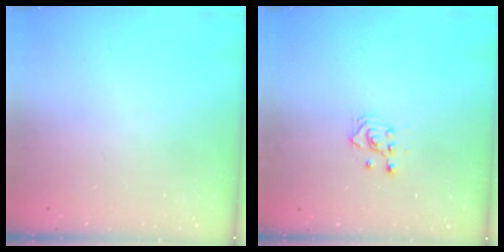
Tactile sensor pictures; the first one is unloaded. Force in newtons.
{"total": 2.6, "press": 2.4, "slide": 1.0}